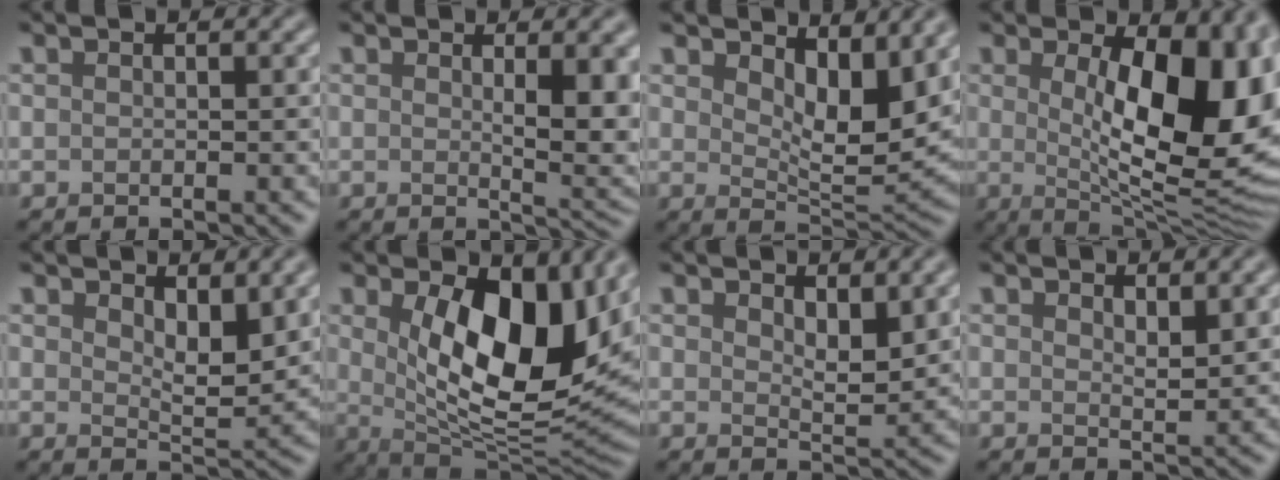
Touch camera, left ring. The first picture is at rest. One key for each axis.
{"total": 5.6, "fx": 1.1, "fy": 1.6, "fz": 5.2, "tx": -0.063, "ty": -0.009, "tz": 0.025}
{"total": 5.8, "fx": 2.9, "fy": 2.3, "fz": 4.4, "tx": -0.069, "ty": -0.016, "tz": 0.046}
{"total": 13.5, "fx": 1.6, "fy": 5.4, "fz": 12.3, "tx": -0.140, "ty": -0.005, "tz": 0.026}
{"total": 4.0, "fx": 2.1, "fy": 1.7, "fz": 3.0, "tx": -0.051, "ty": -0.009, "tz": 0.036}
{"total": 12.3, "fx": 2.6, "fy": 5.9, "fz": 10.4, "tx": -0.154, "ty": -0.018, "tz": 0.047}
{"total": 3.2, "fx": 1.7, "fy": 1.3, "fz": 2.3, "tx": -0.037, "ty": -0.007, "tz": 0.032}
{"total": 1.9, "fx": 1.3, "fy": 0.7, "fz": 1.3, "tx": -0.020, "ty": -0.006, "tz": 0.025}